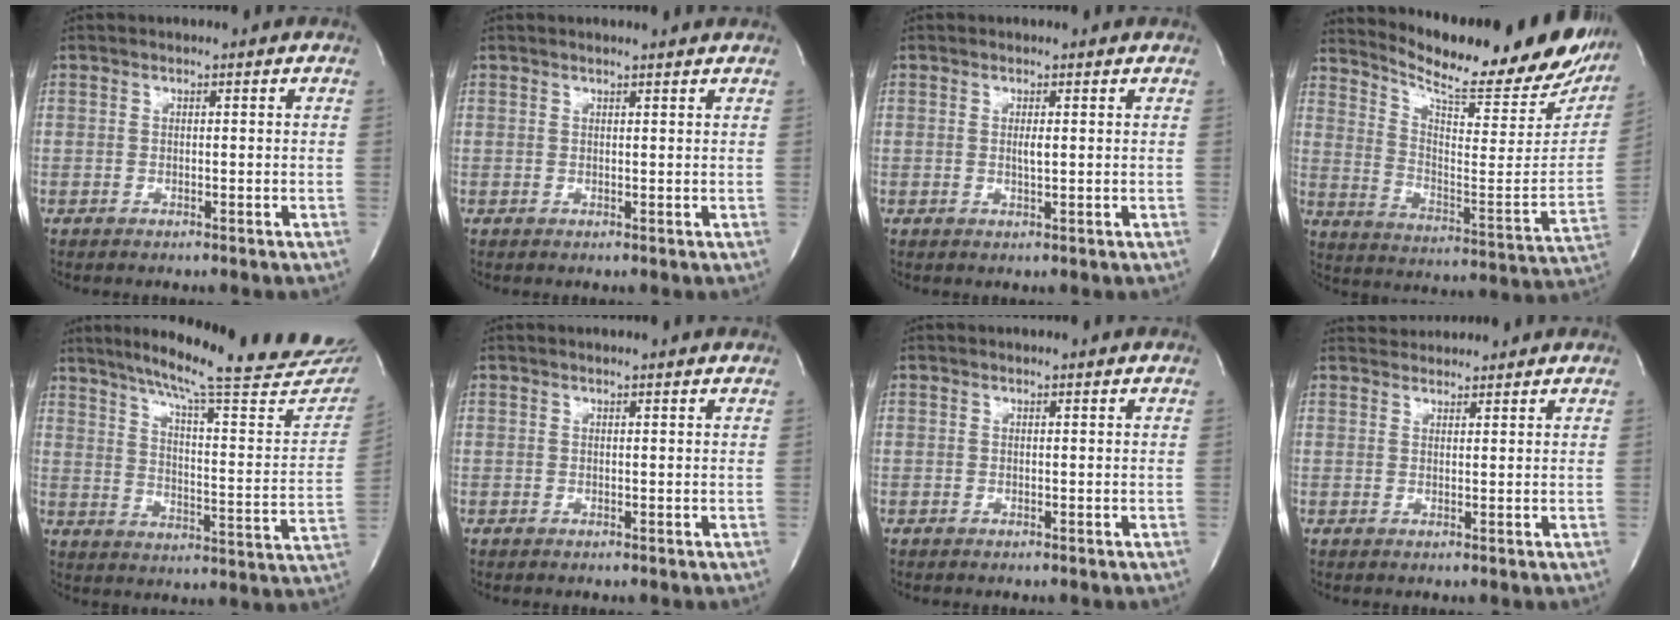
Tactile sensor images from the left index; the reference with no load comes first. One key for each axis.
{"total": 2.7, "fx": 2.6, "fy": -0.1, "fz": 0.7, "tx": -0.013, "ty": 0.004, "tz": 0.027}
{"total": 1.1, "fx": 0.2, "fy": 0.1, "fz": 1.1, "tx": -0.026, "ty": -0.003, "tz": 0.003}
{"total": 26.2, "fx": 22.9, "fy": 4.1, "fz": 12.1, "tx": -0.193, "ty": -0.083, "tz": 0.301}
{"total": 27.7, "fx": 23.9, "fy": 1.8, "fz": 14.0, "tx": -0.209, "ty": -0.071, "tz": 0.302}
{"total": 3.7, "fx": 3.6, "fy": 0.2, "fz": 1.0, "tx": -0.016, "ty": 0.013, "tz": 0.033}
{"total": 1.2, "fx": 1.2, "fy": 0.0, "fz": 0.1, "tx": -0.009, "ty": 0.004, "tz": 0.012}
{"total": 4.1, "fx": 4.1, "fy": 0.6, "fz": 0.1, "tx": -0.007, "ty": 0.028, "tz": 0.063}